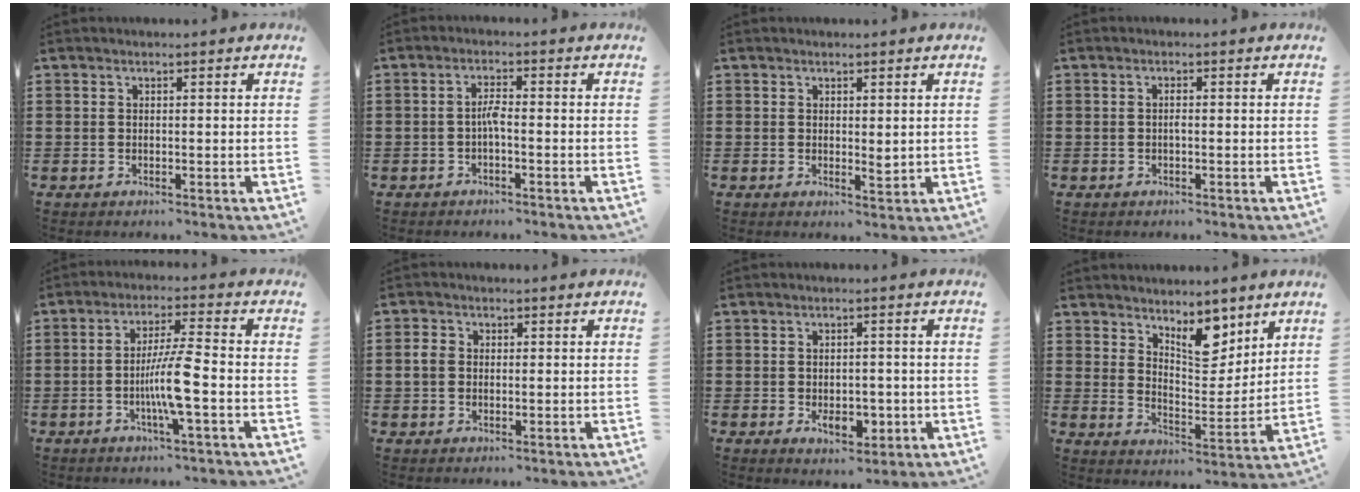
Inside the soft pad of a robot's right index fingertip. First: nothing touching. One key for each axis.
{"total": 2.2, "fx": -0.7, "fy": 0.3, "fz": 2.1, "tx": -0.049, "ty": 0.001, "tz": -0.017}
{"total": 0.6, "fx": 0.1, "fy": 0.3, "fz": 0.5, "tx": -0.010, "ty": 0.002, "tz": 0.003}
{"total": 0.9, "fx": -0.3, "fy": 0.1, "fz": 0.8, "tx": -0.016, "ty": -0.002, "tz": -0.004}
{"total": 7.6, "fx": -2.1, "fy": 0.2, "fz": 7.3, "tx": -0.137, "ty": -0.008, "tz": -0.045}
{"total": 2.1, "fx": 0.0, "fy": 1.7, "fz": 1.2, "tx": -0.027, "ty": 0.008, "tz": -0.002}
{"total": 4.5, "fx": -1.4, "fy": 2.7, "fz": 3.4, "tx": -0.050, "ty": 0.005, "tz": -0.025}
{"total": 7.7, "fx": 5.6, "fy": 3.6, "fz": 4.0, "tx": -0.063, "ty": -0.022, "tz": 0.096}